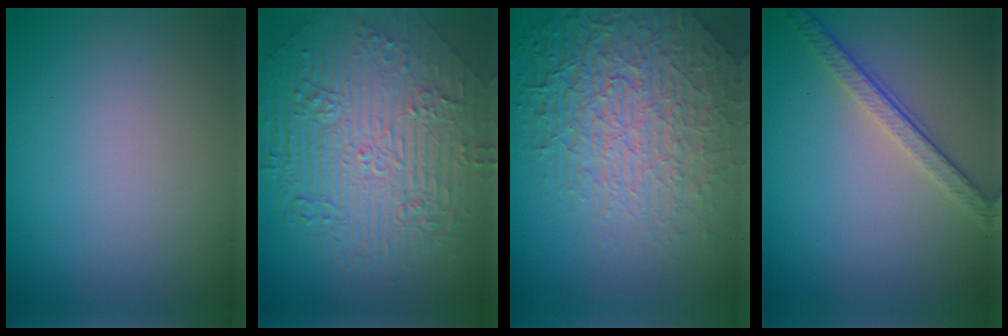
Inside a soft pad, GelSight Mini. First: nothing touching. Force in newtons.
{"total": 11.2, "press": 7.5, "slide": 8.3}
{"total": 8.7, "press": 5.9, "slide": 6.4}
{"total": 3.5, "press": 2.5, "slide": 2.5}